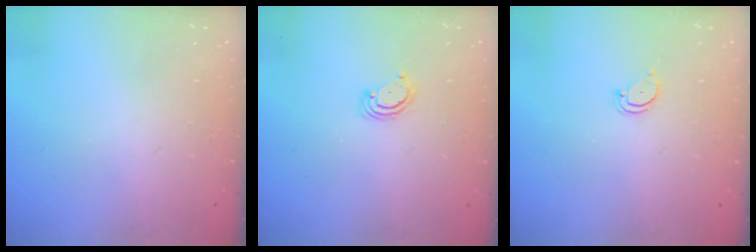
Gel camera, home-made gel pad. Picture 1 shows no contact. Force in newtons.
{"total": 2.9, "press": 2.9, "slide": 0.3}
{"total": 2.4, "press": 2.4, "slide": 0.2}